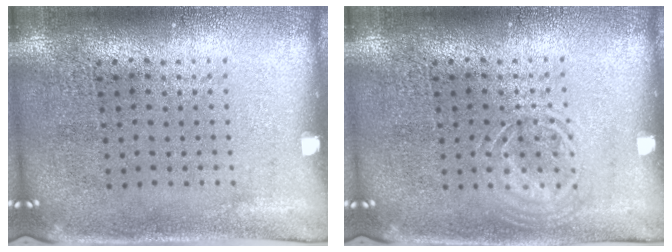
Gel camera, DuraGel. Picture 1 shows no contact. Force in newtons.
{"total": 1.7, "press": 1.7, "slide": 0.3}